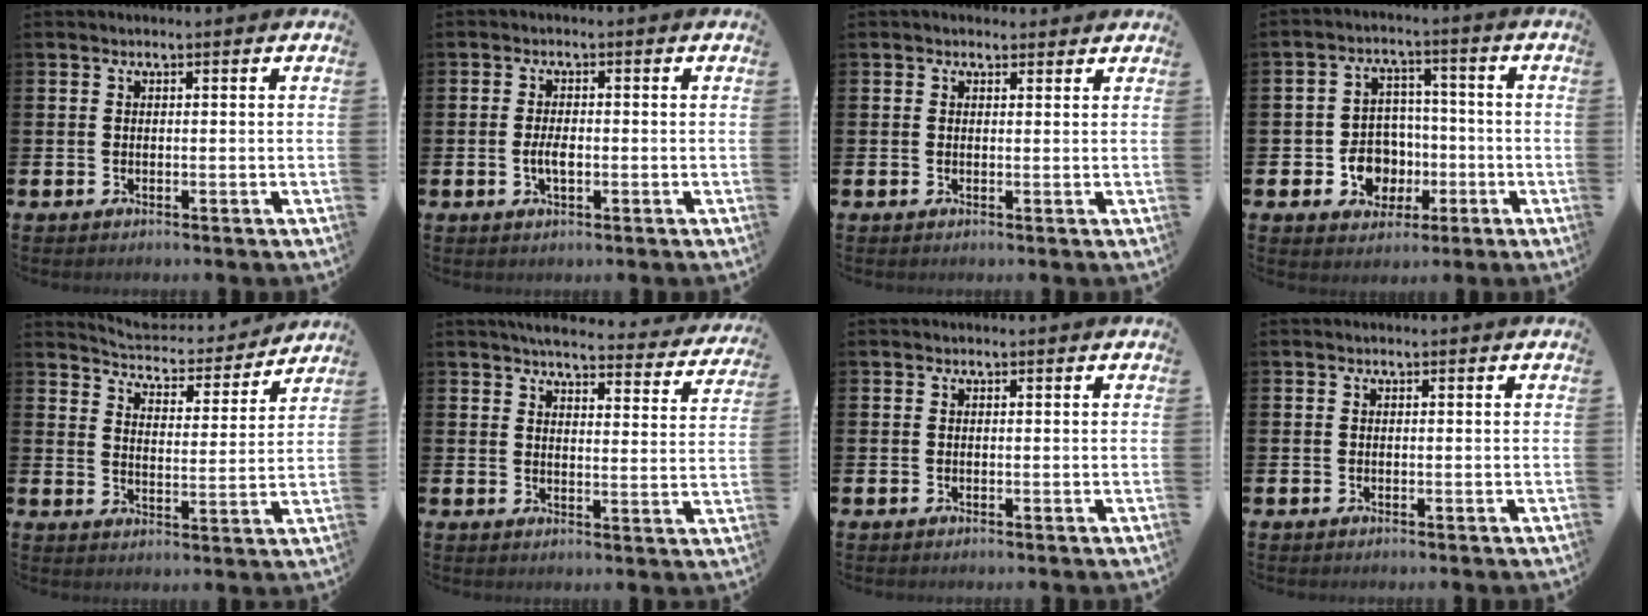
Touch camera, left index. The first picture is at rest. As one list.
[{"total": 2.6, "force": [-0.4, 1.2, 2.3], "torque": [-0.044, 0.001, -0.008]}, {"total": 1.2, "force": [1.0, 0.7, 0.1], "torque": [0.004, 0.005, 0.017]}, {"total": 6.3, "force": [-1.6, 5.6, 2.3], "torque": [-0.057, 0.015, -0.029]}, {"total": 6.1, "force": [6.0, 0.7, 0.6], "torque": [-0.037, -0.051, 0.103]}, {"total": 5.1, "force": [4.9, 0.6, 1.2], "torque": [-0.031, -0.035, 0.083]}, {"total": 0.0}, {"total": 0.0}]